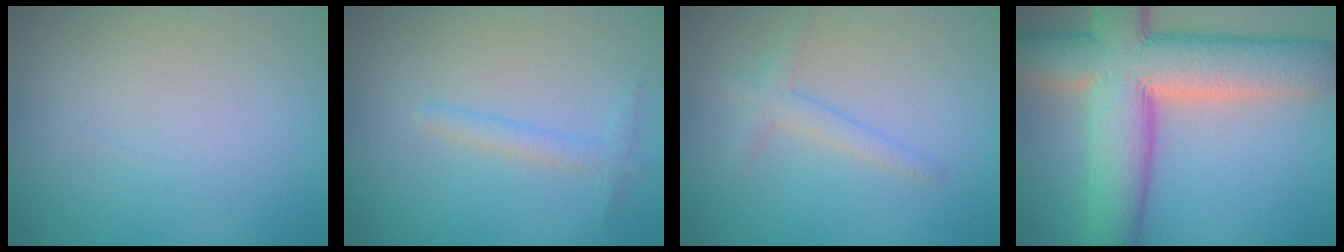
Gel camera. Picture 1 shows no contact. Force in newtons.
{"total": 1.4, "press": 1.4, "slide": 0.0}
{"total": 1.6, "press": 1.6, "slide": 0.1}
{"total": 13.3, "press": 13.2, "slide": 0.7}